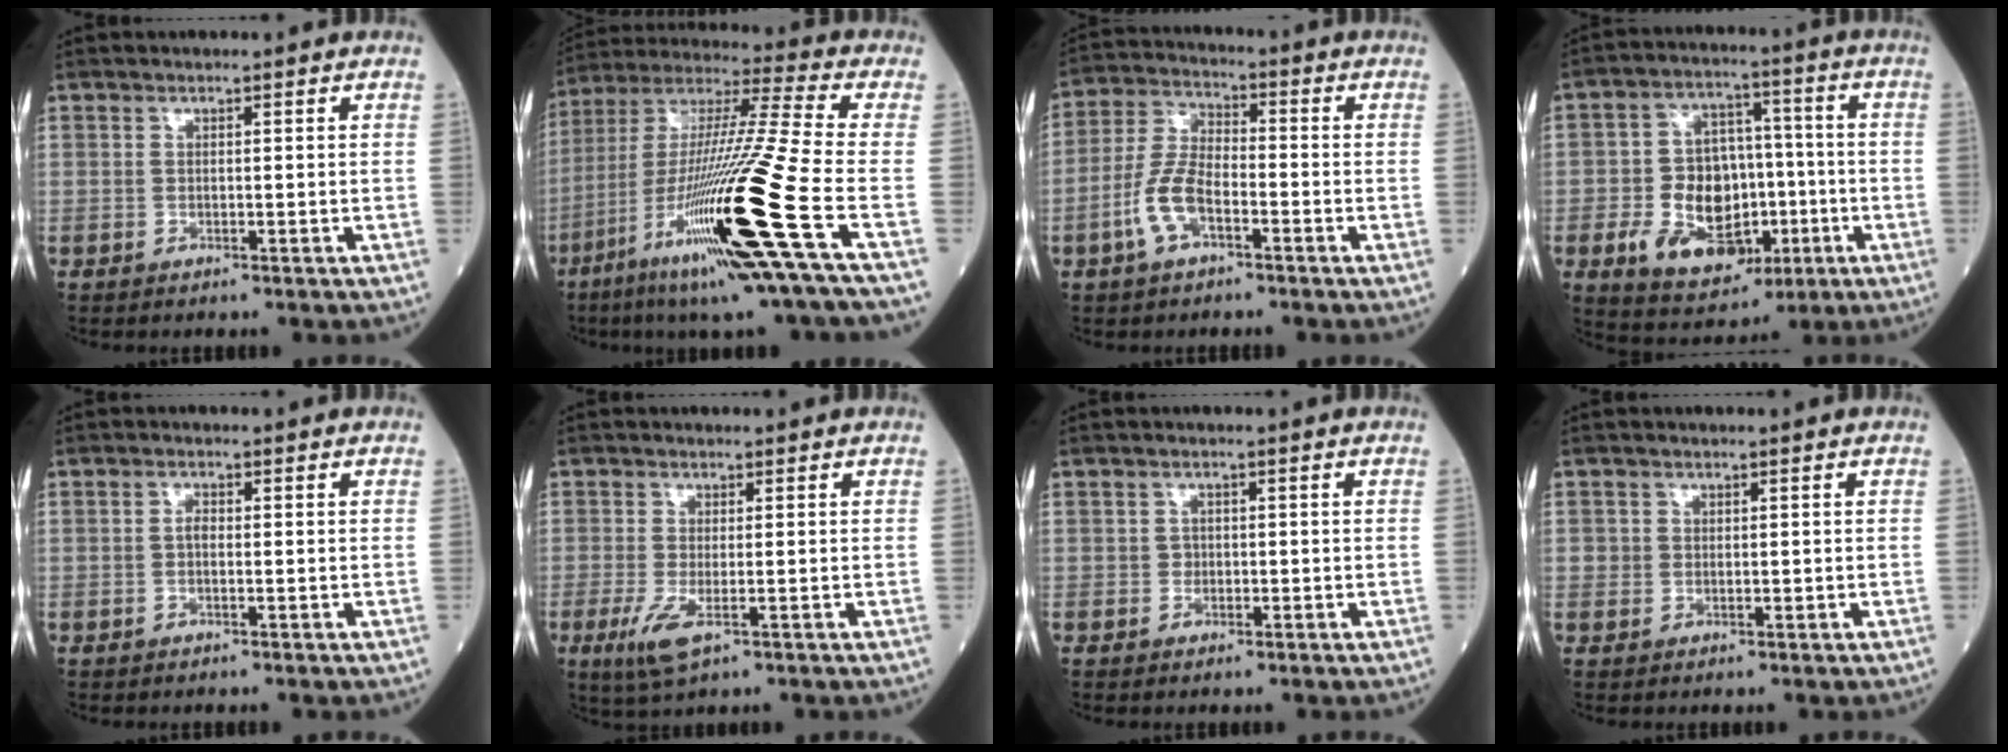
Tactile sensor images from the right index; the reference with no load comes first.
{"total": 24.5, "force": [-9.6, -0.9, 22.5], "torque": [-0.434, -0.049, -0.181]}
{"total": 7.9, "force": [-3.3, 3.4, 6.3], "torque": [-0.142, 0.010, -0.070]}
{"total": 14.3, "force": [-4.3, 9.2, 10.1], "torque": [-0.185, 0.013, -0.059]}
{"total": 1.2, "force": [-0.2, 0.5, 1.1], "torque": [-0.018, 0.004, -0.006]}
{"total": 4.5, "force": [-1.9, 1.1, 4.0], "torque": [-0.088, -0.014, -0.031]}
{"total": 1.5, "force": [-0.4, 1.4, 0.4], "torque": [-0.002, 0.006, -0.007]}
{"total": 1.6, "force": [0.2, 1.6, 0.3], "torque": [-0.001, 0.002, 0.003]}